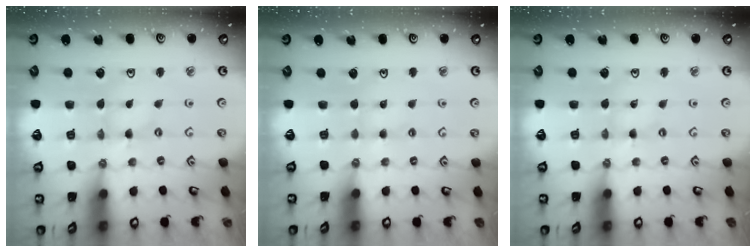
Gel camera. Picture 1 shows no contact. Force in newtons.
{"total": 1.4, "press": 1.4, "slide": 0.3}
{"total": 0.0}